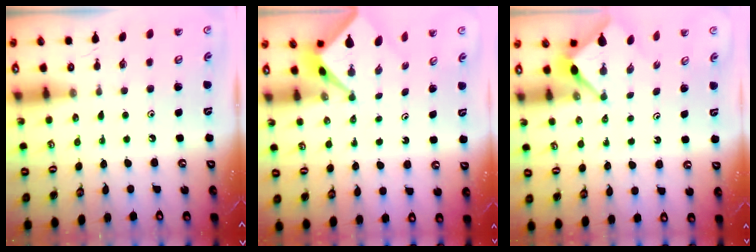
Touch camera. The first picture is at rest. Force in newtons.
{"total": 2.4, "press": 2.4, "slide": 0.3}
{"total": 2.9, "press": 2.9, "slide": 0.3}